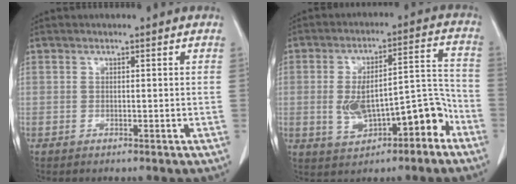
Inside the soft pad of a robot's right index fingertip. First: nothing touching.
{"total": 11.4, "force": [-4.0, 4.2, 9.8], "torque": [-0.152, 0.037, -0.048]}